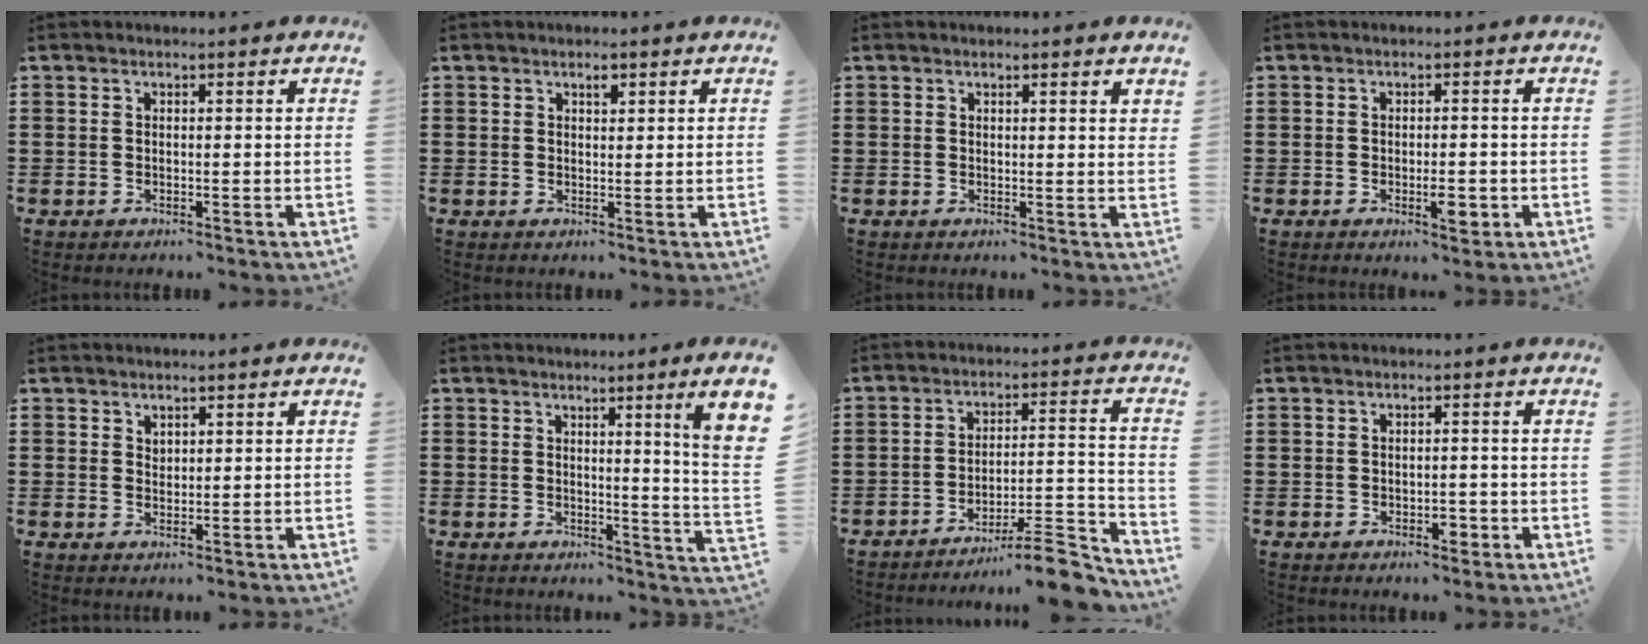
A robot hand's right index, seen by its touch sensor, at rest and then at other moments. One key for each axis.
{"total": 1.3, "fx": 0.7, "fy": 0.6, "fz": 0.8, "tx": -0.019, "ty": 0.004, "tz": 0.013}
{"total": 0.8, "fx": 0.7, "fy": 0.1, "fz": 0.3, "tx": -0.008, "ty": 0.000, "tz": 0.013}
{"total": 3.2, "fx": -1.2, "fy": 1.0, "fz": 2.8, "tx": -0.046, "ty": 0.001, "tz": -0.019}
{"total": 1.3, "fx": 1.0, "fy": 0.7, "fz": 0.2, "tx": -0.005, "ty": 0.001, "tz": 0.021}
{"total": 5.7, "fx": 2.4, "fy": -1.0, "fz": 5.1, "tx": -0.079, "ty": -0.027, "tz": 0.031}
{"total": 9.7, "fx": -8.5, "fy": 0.9, "fz": 4.7, "tx": -0.062, "ty": 0.020, "tz": -0.160}
{"total": 1.8, "fx": -1.0, "fy": 0.9, "fz": 1.2, "tx": -0.024, "ty": 0.000, "tz": -0.020}